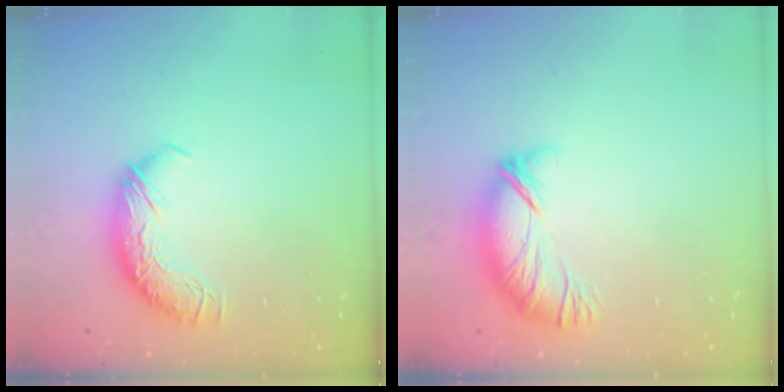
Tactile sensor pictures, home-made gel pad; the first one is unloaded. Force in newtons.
{"total": 3.7, "press": 3.1, "slide": 2.0}